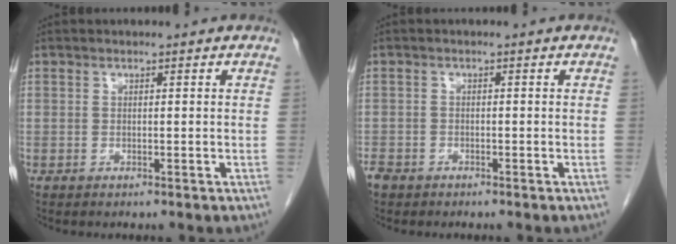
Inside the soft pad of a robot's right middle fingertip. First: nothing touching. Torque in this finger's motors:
{"motor_torque": [0.31, -0.52, 0.06, 0.04]}